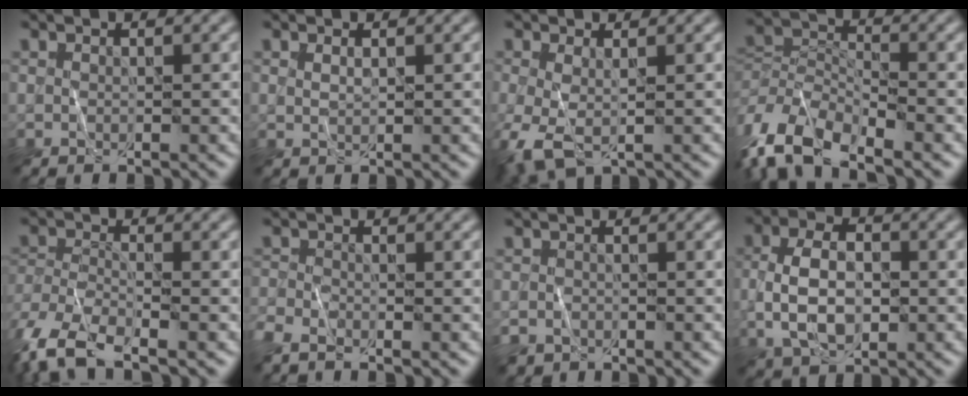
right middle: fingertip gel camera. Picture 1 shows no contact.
{"total": 0.7, "force": [0.4, 0.2, 0.6], "torque": [-0.015, -0.001, 0.011]}
{"total": 4.0, "force": [-0.9, 2.1, 3.3], "torque": [-0.085, -0.011, -0.016]}
{"total": 8.9, "force": [-5.5, 4.3, 5.5], "torque": [-0.112, -0.007, -0.118]}
{"total": 8.4, "force": [-5.6, 3.5, 5.2], "torque": [-0.114, -0.026, -0.110]}
{"total": 2.6, "force": [-2.0, 0.9, 1.2], "torque": [-0.028, -0.009, -0.053]}
{"total": 1.7, "force": [-1.3, 1.0, 0.3], "torque": [-0.007, -0.003, -0.026]}
{"total": 6.0, "force": [-1.0, 3.5, 4.8], "torque": [-0.097, 0.004, -0.023]}